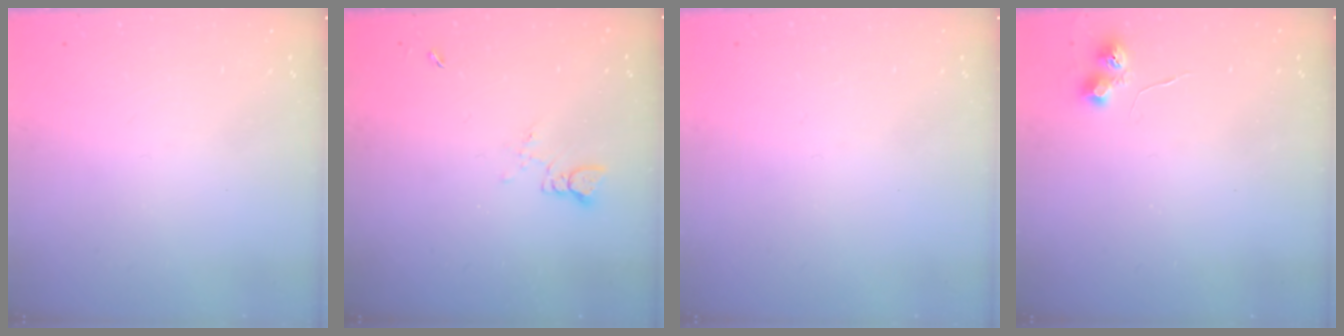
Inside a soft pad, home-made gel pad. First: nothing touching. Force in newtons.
{"total": 1.3, "press": 1.3, "slide": 0.2}
{"total": 0.0}
{"total": 6.1, "press": 6.1, "slide": 0.7}